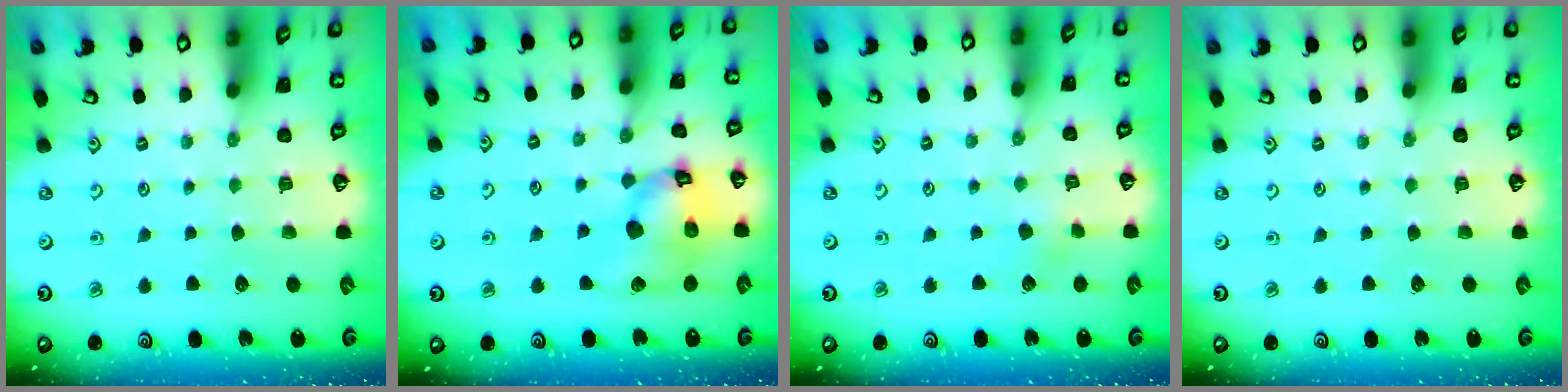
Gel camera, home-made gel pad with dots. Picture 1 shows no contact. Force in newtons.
{"total": 14.8, "press": 14.7, "slide": 1.7}
{"total": 3.4, "press": 3.3, "slide": 0.7}
{"total": 0.0}